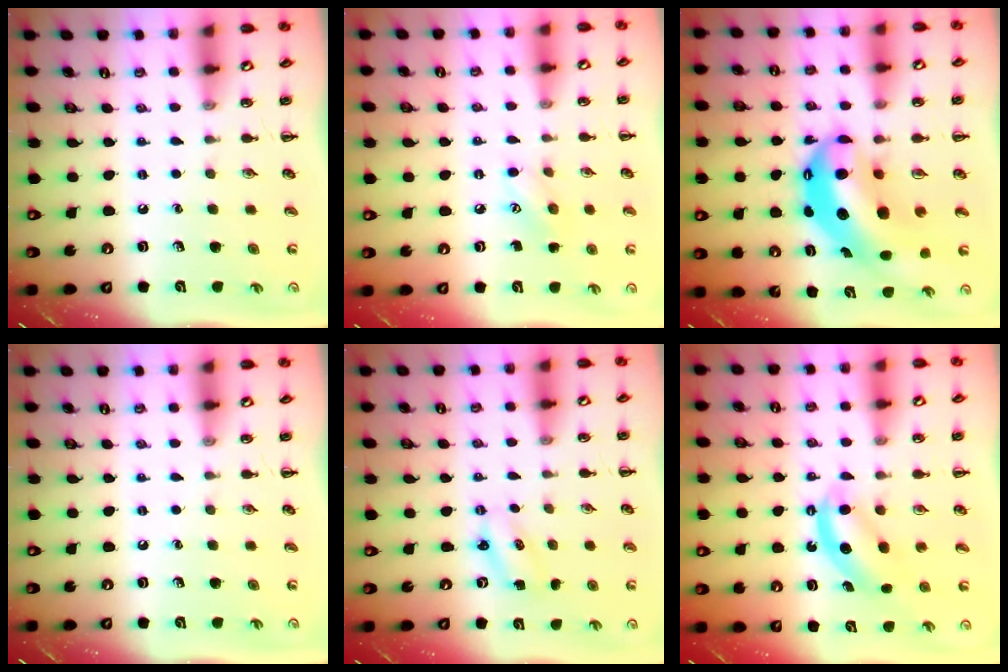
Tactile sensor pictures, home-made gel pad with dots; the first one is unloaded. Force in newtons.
{"total": 5.6, "press": 5.5, "slide": 1.1}
{"total": 13.2, "press": 12.8, "slide": 3.1}
{"total": 0.0}
{"total": 2.4, "press": 2.3, "slide": 0.5}
{"total": 7.0, "press": 6.9, "slide": 1.2}